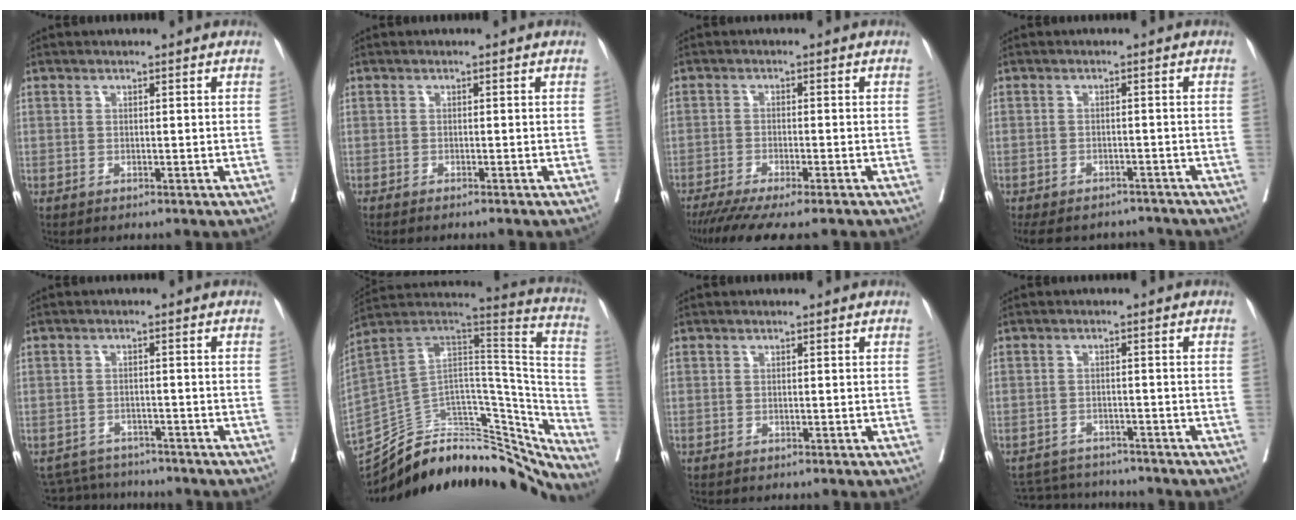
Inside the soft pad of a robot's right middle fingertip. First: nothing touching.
{"total": 3.6, "force": [-3.1, -0.3, 1.7], "torque": [-0.013, -0.001, -0.040]}
{"total": 12.6, "force": [-10.5, 1.2, 6.8], "torque": [-0.098, -0.026, -0.157]}
{"total": 12.3, "force": [-11.0, 4.3, 3.5], "torque": [-0.080, 0.003, -0.139]}
{"total": 6.5, "force": [-6.4, 1.3, 0.0], "torque": [0.001, 0.007, -0.094]}
{"total": 33.6, "force": [-29.3, 10.7, 12.5], "torque": [-0.150, 0.019, -0.416]}
{"total": 0.0}
{"total": 7.8, "force": [-7.6, 1.4, 0.9], "torque": [-0.015, 0.007, -0.111]}